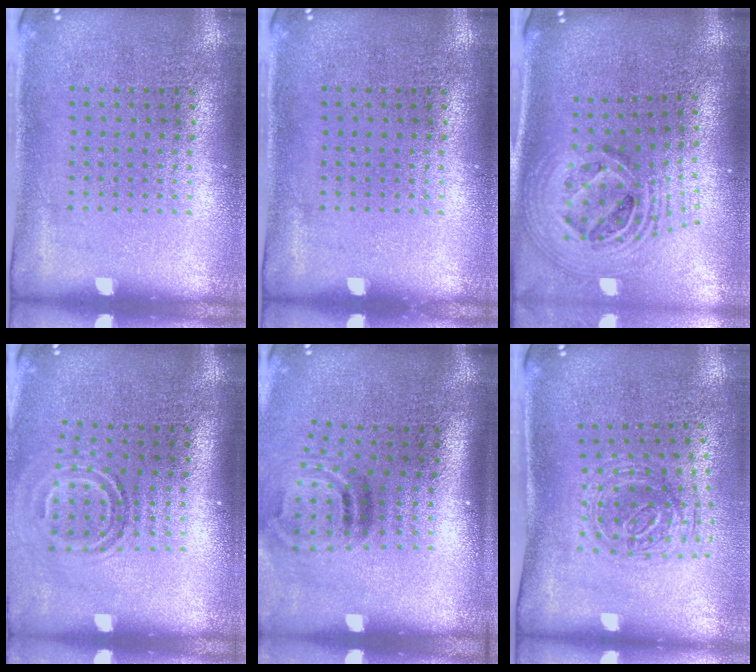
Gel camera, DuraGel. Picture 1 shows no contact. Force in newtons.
{"total": 0.0}
{"total": 2.8, "press": 1.8, "slide": 2.1}
{"total": 1.8, "press": 1.1, "slide": 1.4}
{"total": 2.0, "press": 1.3, "slide": 1.6}
{"total": 1.1, "press": 1.1, "slide": 0.3}